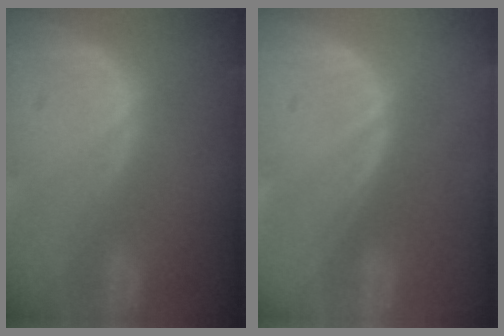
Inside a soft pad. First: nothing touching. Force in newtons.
{"total": 0.0}